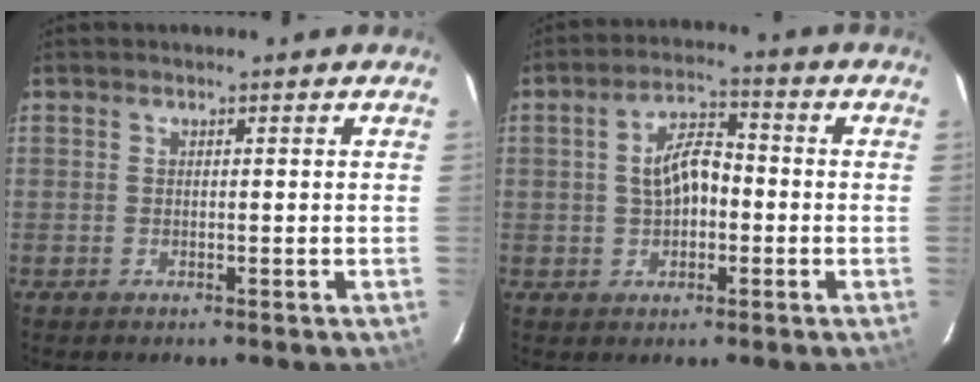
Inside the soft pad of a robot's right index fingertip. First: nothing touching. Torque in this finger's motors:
{"motor_torque": [0.21, -0.04, 0.30, 0.08]}